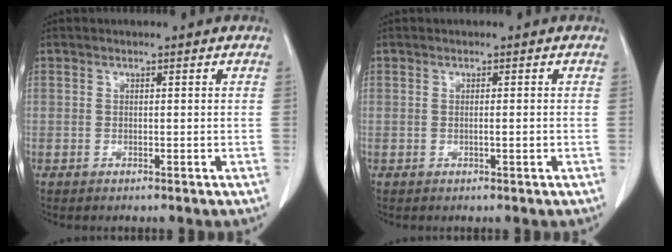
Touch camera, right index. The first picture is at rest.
{"total": 0.8, "force": [-0.2, -0.1, 0.8], "torque": [-0.015, 0.000, -0.003]}